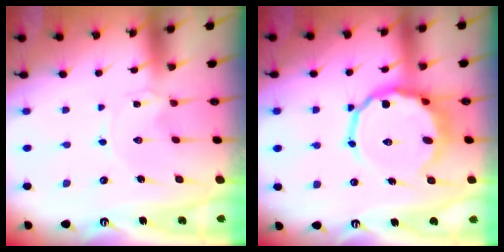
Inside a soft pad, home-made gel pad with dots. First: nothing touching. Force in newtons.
{"total": 12.2, "press": 11.8, "slide": 3.1}